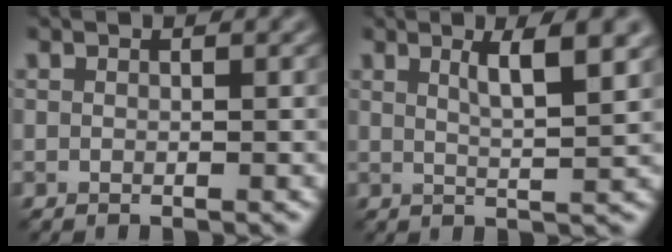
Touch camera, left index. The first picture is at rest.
{"total": 4.6, "force": [2.0, 1.1, 4.0], "torque": [-0.051, 0.001, 0.030]}